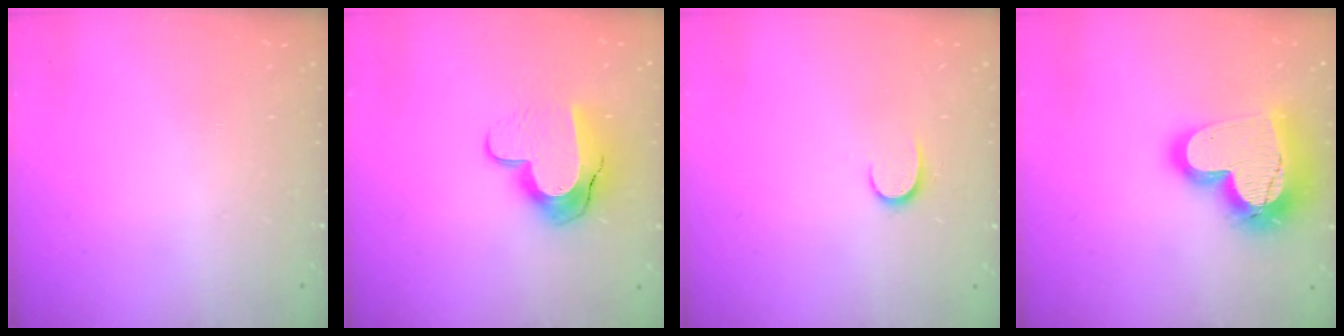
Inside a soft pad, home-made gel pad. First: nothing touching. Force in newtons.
{"total": 12.7, "press": 12.7, "slide": 0.9}
{"total": 6.5, "press": 6.5, "slide": 0.7}
{"total": 21.6, "press": 21.5, "slide": 1.7}